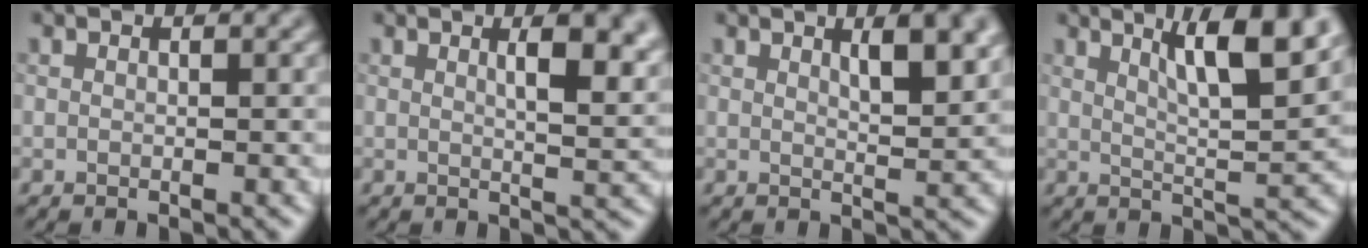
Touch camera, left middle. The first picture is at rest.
{"total": 6.1, "force": [2.2, 2.3, 5.2], "torque": [-0.048, 0.007, 0.028]}
{"total": 4.7, "force": [2.1, 1.5, 3.9], "torque": [-0.048, 0.003, 0.027]}
{"total": 7.5, "force": [3.7, 1.5, 6.3], "torque": [-0.088, 0.006, 0.059]}